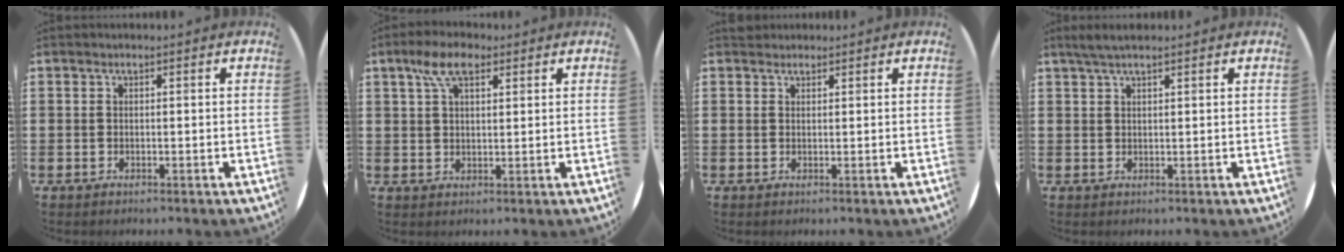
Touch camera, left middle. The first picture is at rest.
{"total": 6.0, "force": [3.6, 2.8, 3.9], "torque": [-0.078, 0.008, 0.064]}
{"total": 0.9, "force": [0.9, 0.3, -0.1], "torque": [0.008, -0.001, 0.016]}
{"total": 2.1, "force": [1.6, 0.2, 1.2], "torque": [-0.026, 0.003, 0.030]}